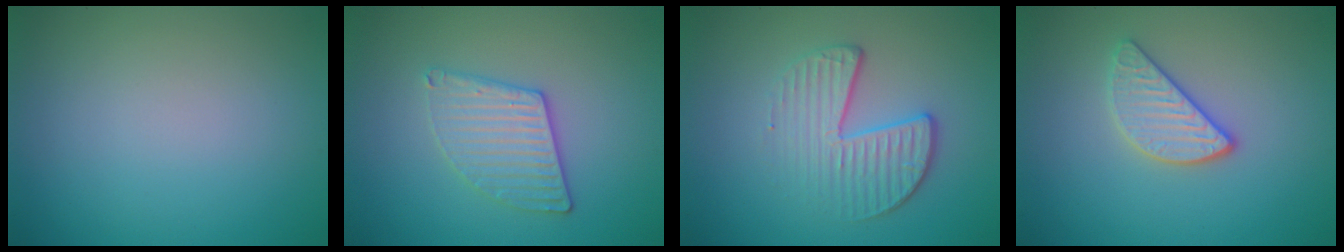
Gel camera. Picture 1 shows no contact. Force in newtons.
{"total": 3.3, "press": 3.1, "slide": 1.0}
{"total": 3.9, "press": 3.0, "slide": 2.6}
{"total": 2.8, "press": 2.7, "slide": 0.9}